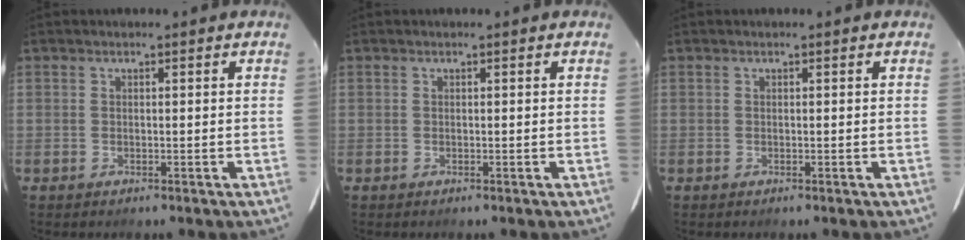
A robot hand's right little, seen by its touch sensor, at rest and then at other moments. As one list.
[{"total": 0.0}, {"total": 0.0}]